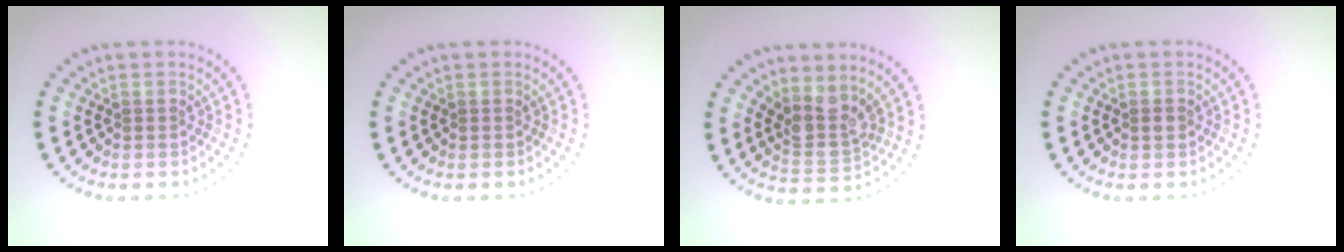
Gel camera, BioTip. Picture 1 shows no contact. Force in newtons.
{"total": 0.0}
{"total": 3.1, "press": 2.3, "slide": 2.1}
{"total": 0.8, "press": 0.8, "slide": 0.0}